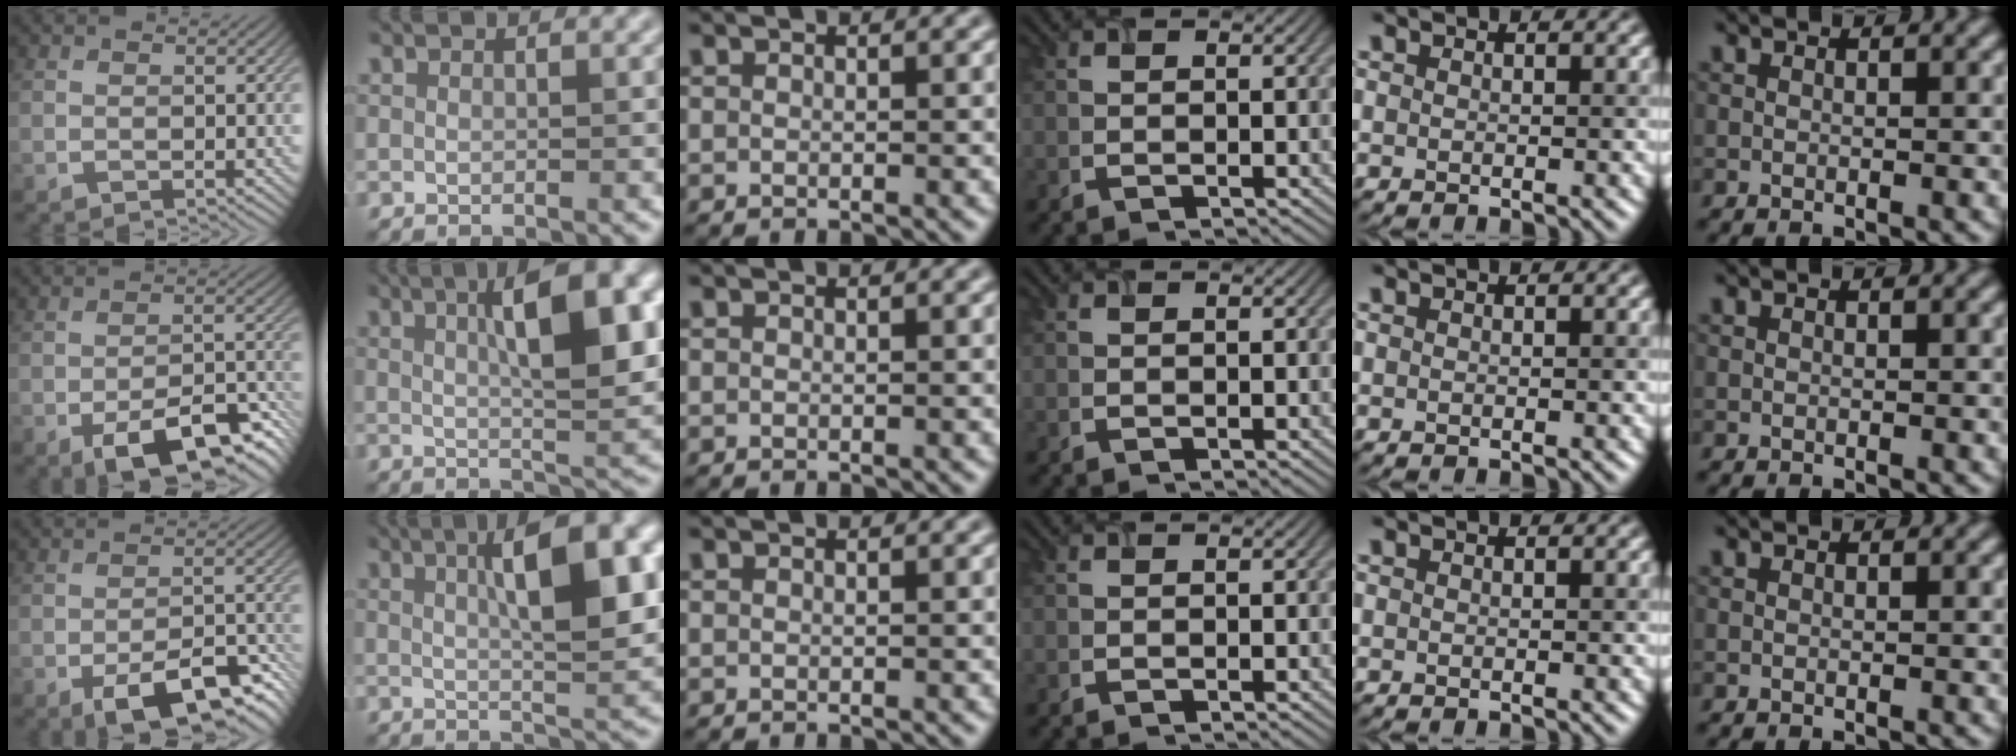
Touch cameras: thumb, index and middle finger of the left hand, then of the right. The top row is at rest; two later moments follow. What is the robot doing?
{"motion": "close", "object": "airpods case & airpods"}